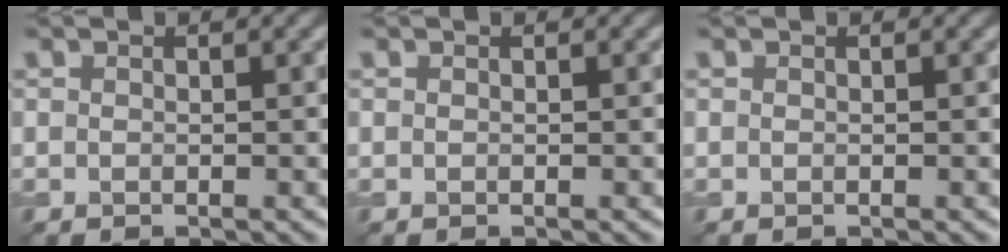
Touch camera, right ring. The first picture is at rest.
{"total": 0.0}
{"total": 0.0}